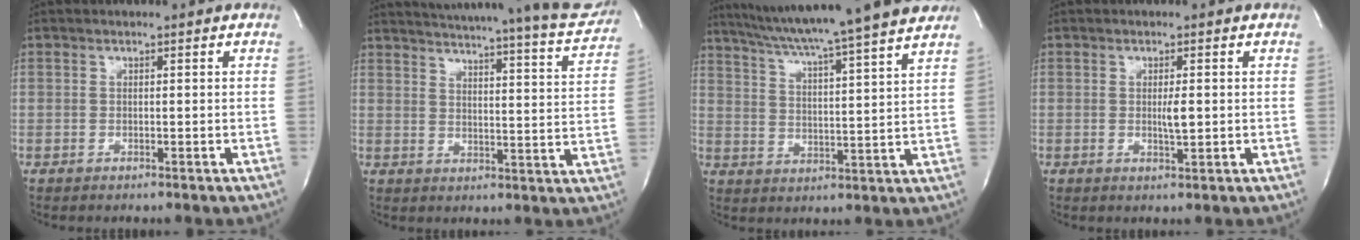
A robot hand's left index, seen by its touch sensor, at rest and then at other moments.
{"total": 24.6, "force": [22.8, 1.2, 9.3], "torque": [-0.137, -0.074, 0.271]}
{"total": 20.2, "force": [17.4, -1.4, 10.1], "torque": [-0.172, -0.009, 0.243]}
{"total": 2.2, "force": [0.1, 0.3, 2.2], "torque": [-0.040, -0.003, 0.003]}